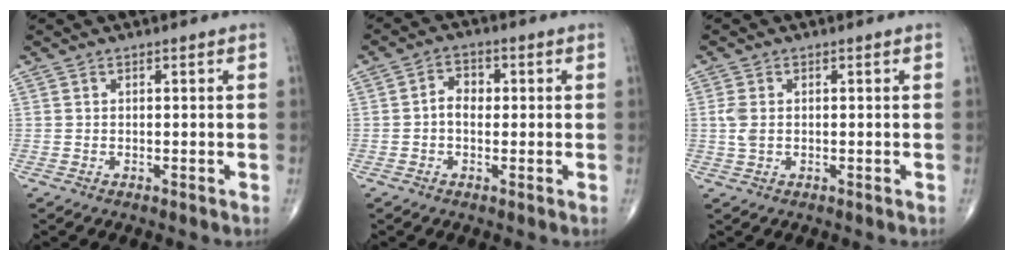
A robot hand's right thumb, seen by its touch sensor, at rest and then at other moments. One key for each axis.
{"total": 3.9, "fx": -0.1, "fy": 2.8, "fz": 2.7, "tx": -0.037, "ty": 0.016, "tz": -0.009}
{"total": 2.6, "fx": 0.1, "fy": 1.6, "fz": 2.0, "tx": -0.055, "ty": 0.002, "tz": 0.003}